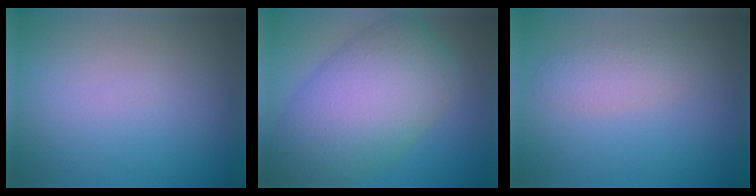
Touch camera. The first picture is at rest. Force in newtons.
{"total": 11.5, "press": 11.5, "slide": 0.7}
{"total": 2.4, "press": 2.4, "slide": 0.1}